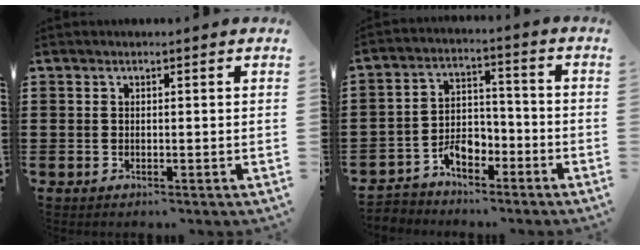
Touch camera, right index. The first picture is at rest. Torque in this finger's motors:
{"motor_torque": [2.14, 0.00, 0.38, 0.07]}